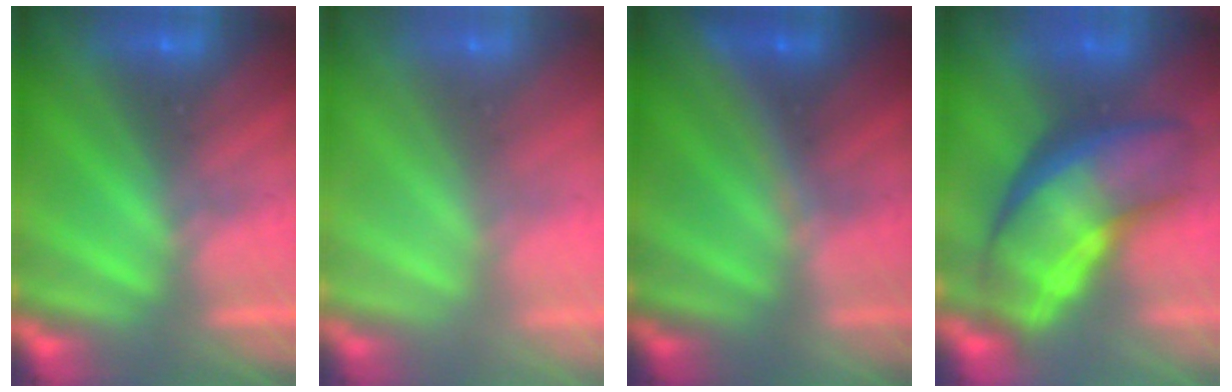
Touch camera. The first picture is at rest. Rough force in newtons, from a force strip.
{"total": 8.3}
{"total": 3.4}
{"total": 10.9}